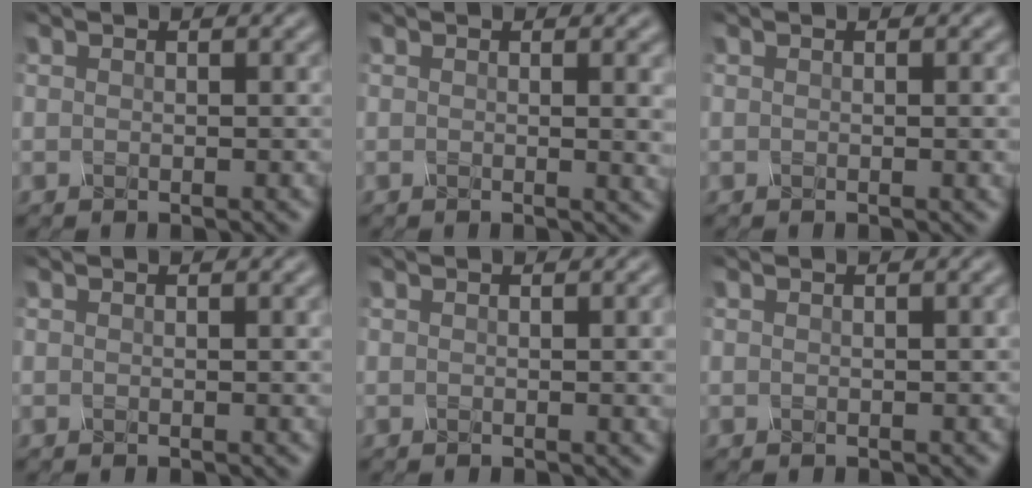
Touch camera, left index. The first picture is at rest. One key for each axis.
{"total": 3.1, "fx": 0.3, "fy": 1.1, "fz": 2.9, "tx": -0.024, "ty": 0.001, "tz": 0.001}
{"total": 1.2, "fx": 0.0, "fy": 0.3, "fz": 1.1, "tx": -0.011, "ty": 0.001, "tz": -0.002}
{"total": 0.7, "fx": 0.1, "fy": 0.2, "fz": 0.7, "tx": -0.006, "ty": 0.003, "tz": -0.001}
{"total": 2.1, "fx": 0.1, "fy": 0.6, "fz": 2.0, "tx": -0.018, "ty": 0.003, "tz": -0.003}
{"total": 1.0, "fx": 0.0, "fy": 0.4, "fz": 0.9, "tx": -0.006, "ty": 0.006, "tz": -0.001}